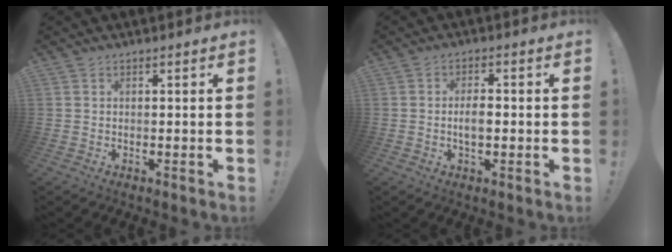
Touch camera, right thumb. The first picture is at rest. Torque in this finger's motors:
{"motor_torque": [-0.12, 0.17, 0.15, 0.22, 0.00]}